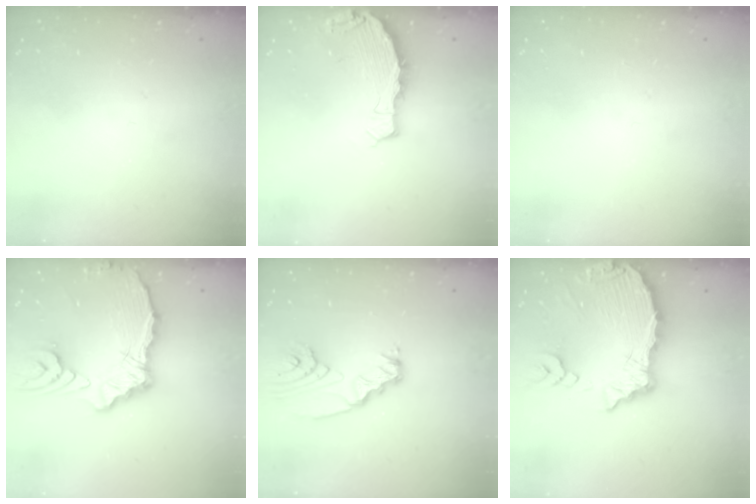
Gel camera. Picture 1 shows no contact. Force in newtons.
{"total": 3.5, "press": 3.5, "slide": 0.2}
{"total": 0.0}
{"total": 17.0, "press": 16.8, "slide": 2.2}
{"total": 10.3, "press": 10.2, "slide": 1.2}
{"total": 12.4, "press": 12.3, "slide": 1.5}